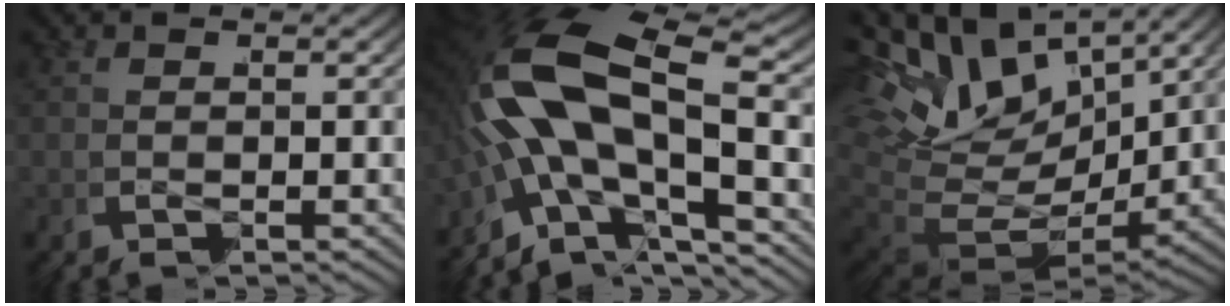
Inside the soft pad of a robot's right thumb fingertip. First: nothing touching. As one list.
[{"total": 11.3, "force": [-1.0, 6.9, 8.9], "torque": [-0.196, -0.016, -0.013]}, {"total": 11.0, "force": [0.8, 8.4, 7.1], "torque": [-0.169, -0.040, 0.030]}]